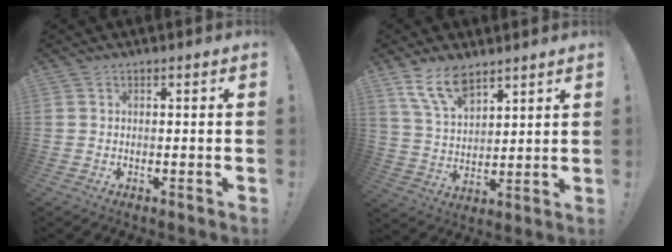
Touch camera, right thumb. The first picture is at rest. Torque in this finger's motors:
{"motor_torque": [0.08, 0.08, 0.25, 0.25, 0.02]}